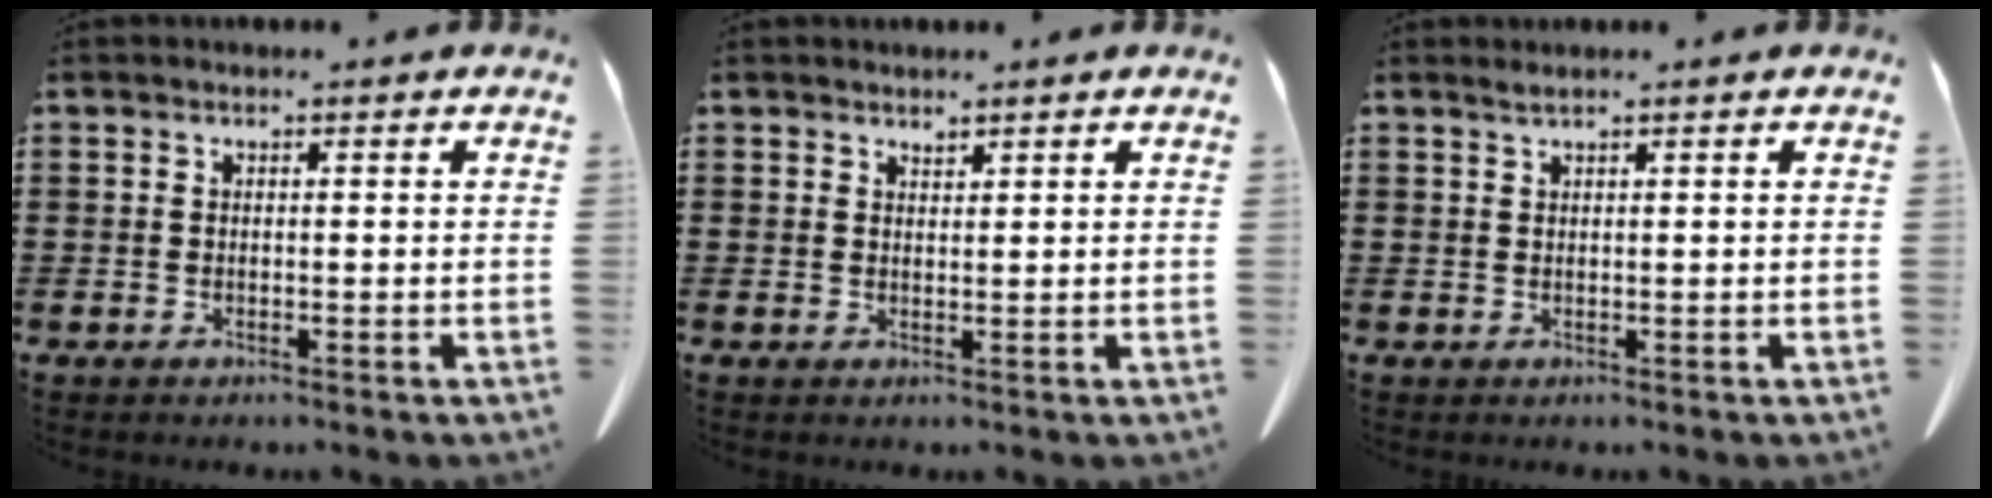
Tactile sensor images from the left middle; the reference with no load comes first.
{"total": 1.3, "force": [1.3, 0.1, 0.1], "torque": [-0.004, -0.004, 0.027]}
{"total": 0.9, "force": [0.7, -0.1, 0.5], "torque": [-0.010, -0.004, 0.015]}